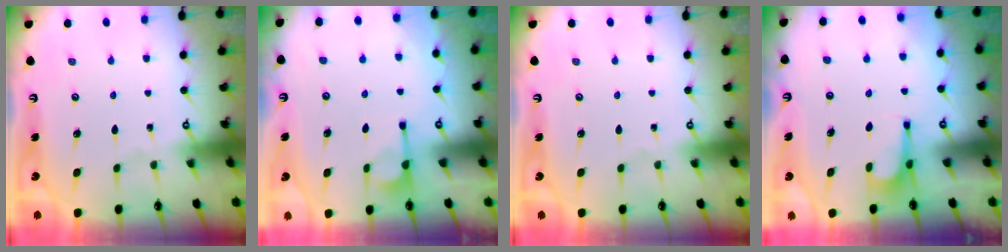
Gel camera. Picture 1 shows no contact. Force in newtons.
{"total": 0.9, "press": 0.1, "slide": 0.9}
{"total": 0.0}
{"total": 4.1, "press": 4.1, "slide": 0.3}